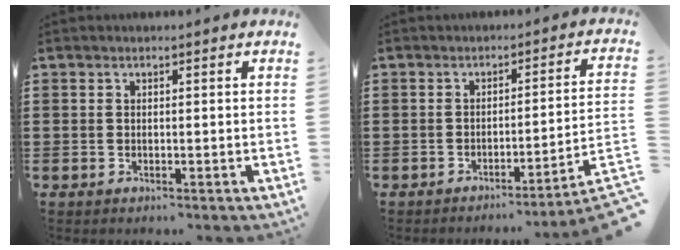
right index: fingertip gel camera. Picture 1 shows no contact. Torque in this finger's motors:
{"motor_torque": [1.28, -0.86, 0.21, 0.02]}